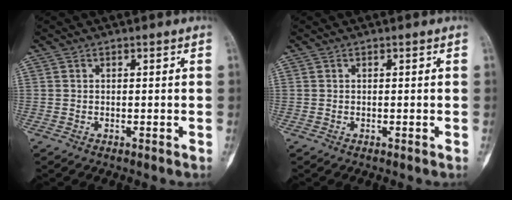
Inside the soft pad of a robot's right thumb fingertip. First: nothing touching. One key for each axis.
{"total": 0.0}